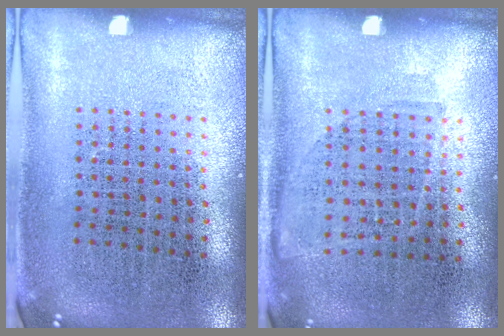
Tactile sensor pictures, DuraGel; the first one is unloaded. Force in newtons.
{"total": 0.9, "press": 0.8, "slide": 0.5}